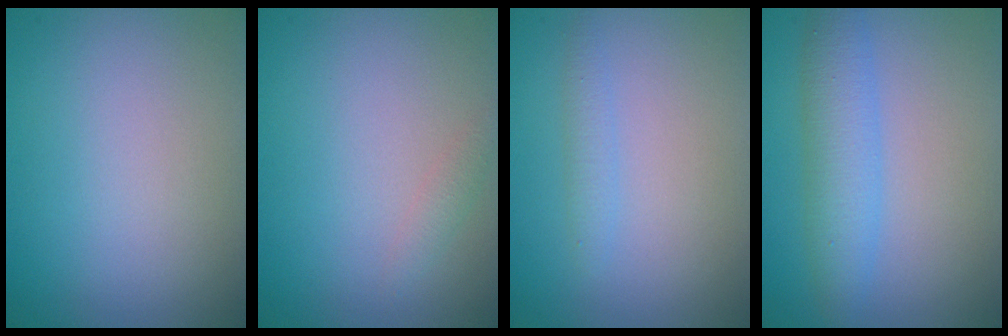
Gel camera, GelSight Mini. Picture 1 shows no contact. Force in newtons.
{"total": 0.9, "press": 0.9, "slide": 0.0}
{"total": 1.1, "press": 1.1, "slide": 0.0}
{"total": 3.7, "press": 3.7, "slide": 0.1}